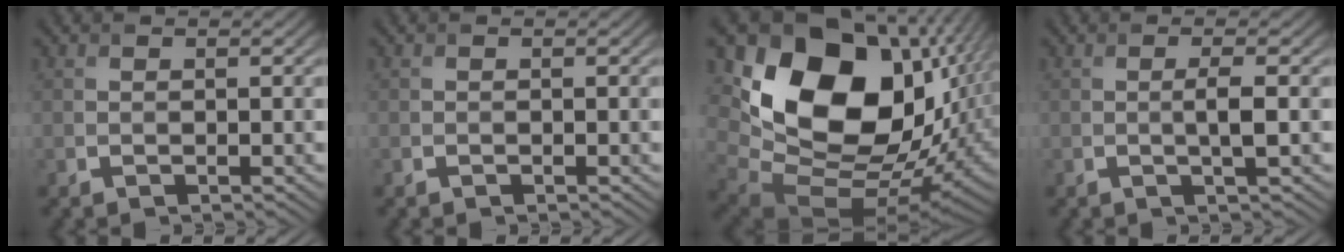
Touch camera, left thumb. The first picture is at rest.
{"total": 0.0}
{"total": 19.9, "force": [4.4, 14.0, 13.4], "torque": [-0.287, -0.032, 0.110]}
{"total": 2.2, "force": [-0.1, 0.1, 2.2], "torque": [-0.042, 0.001, -0.007]}